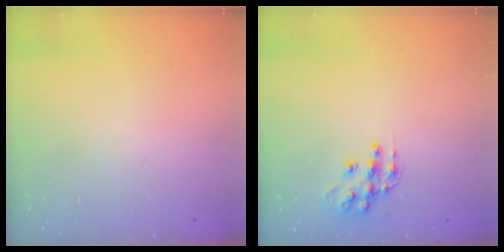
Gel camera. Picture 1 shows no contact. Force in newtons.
{"total": 10.6, "press": 10.6, "slide": 0.6}